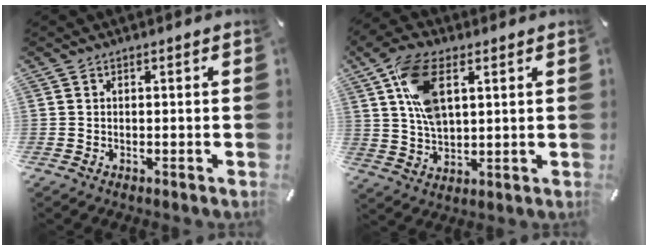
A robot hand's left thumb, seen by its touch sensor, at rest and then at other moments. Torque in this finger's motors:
{"motor_torque": [2.39, 2.46, 1.42, -1.35, 0.59]}